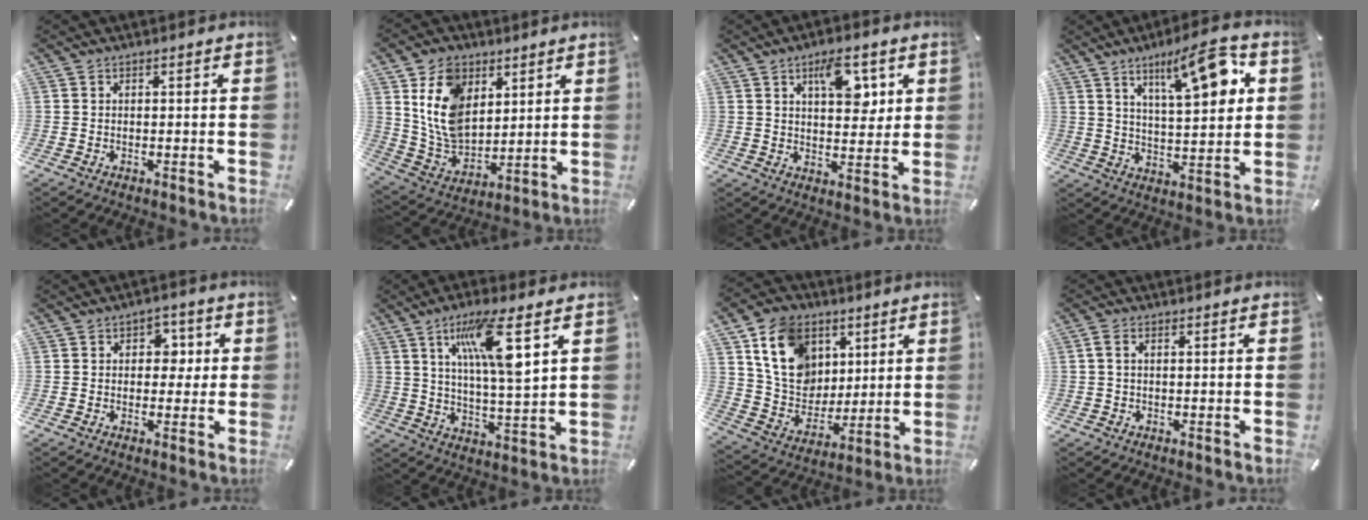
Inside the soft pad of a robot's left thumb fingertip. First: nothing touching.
{"total": 13.4, "force": [5.6, 9.9, 7.1], "torque": [-0.167, -0.019, 0.108]}
{"total": 9.6, "force": [4.5, 4.8, 7.1], "torque": [-0.094, -0.014, 0.069]}
{"total": 15.6, "force": [7.7, 4.7, 12.7], "torque": [-0.180, -0.035, 0.116]}
{"total": 4.9, "force": [0.5, 3.8, 3.0], "torque": [-0.023, -0.002, -0.002]}
{"total": 13.3, "force": [6.4, 2.5, 11.3], "torque": [-0.200, -0.011, 0.101]}
{"total": 15.4, "force": [5.8, 12.9, 6.2], "torque": [-0.117, -0.010, 0.122]}
{"total": 1.6, "force": [0.1, 0.8, 1.4], "torque": [-0.036, 0.003, -0.002]}